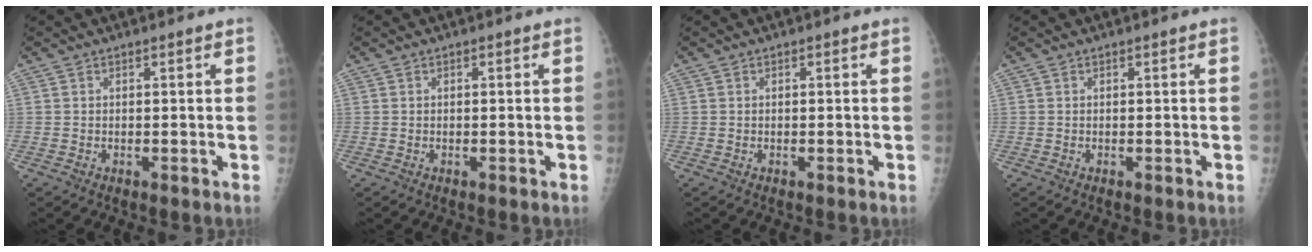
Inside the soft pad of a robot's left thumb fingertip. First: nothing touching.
{"total": 0.0}
{"total": 0.0}
{"total": 0.0}